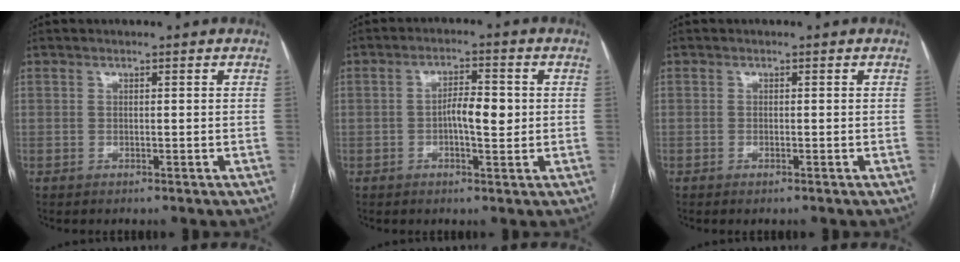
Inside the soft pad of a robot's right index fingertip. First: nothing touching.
{"total": 4.9, "force": [-0.3, 1.5, 4.6], "torque": [-0.080, 0.008, -0.005]}
{"total": 0.6, "force": [-0.4, 0.0, 0.5], "torque": [-0.009, -0.001, -0.006]}